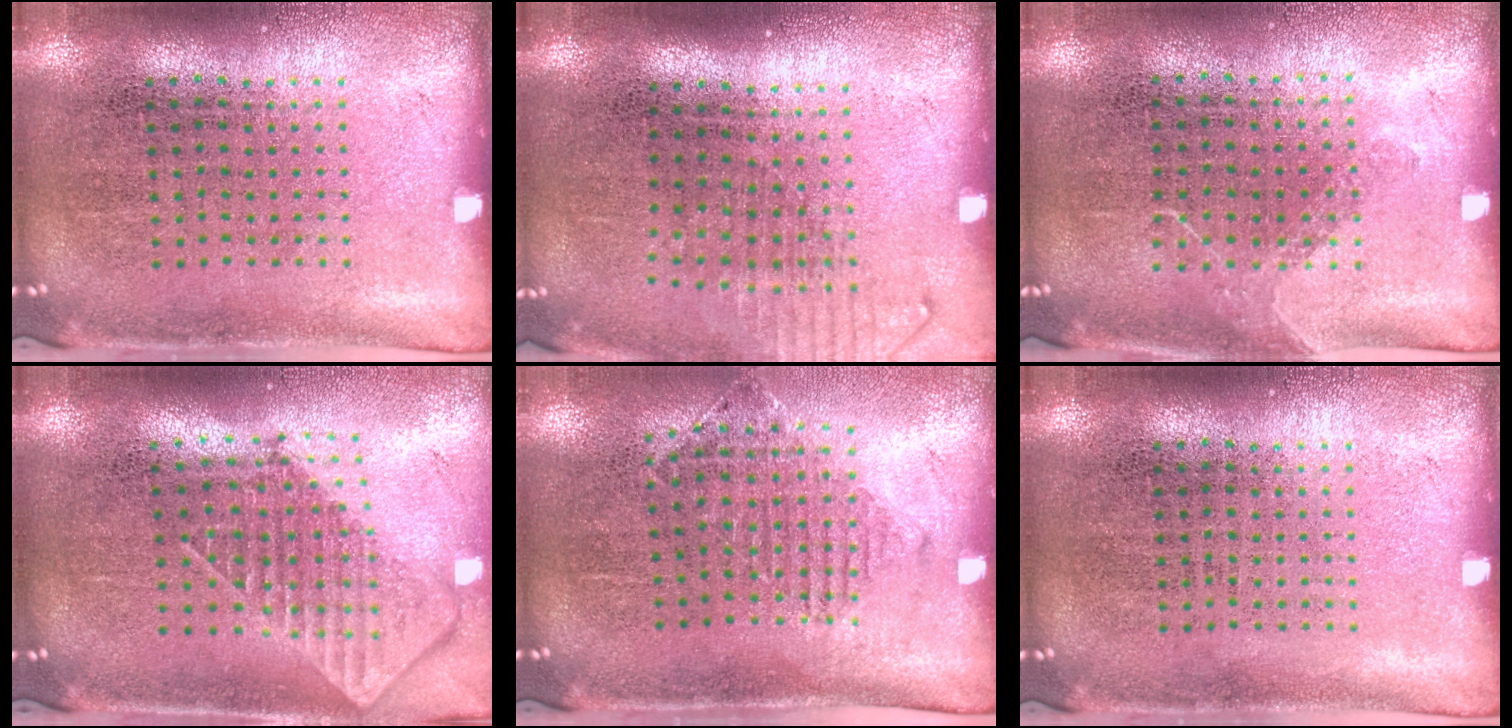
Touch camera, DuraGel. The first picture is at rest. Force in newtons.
{"total": 1.3, "press": 1.1, "slide": 0.8}
{"total": 0.9, "press": 0.7, "slide": 0.6}
{"total": 1.9, "press": 1.5, "slide": 1.2}
{"total": 1.2, "press": 1.1, "slide": 0.5}
{"total": 0.0}